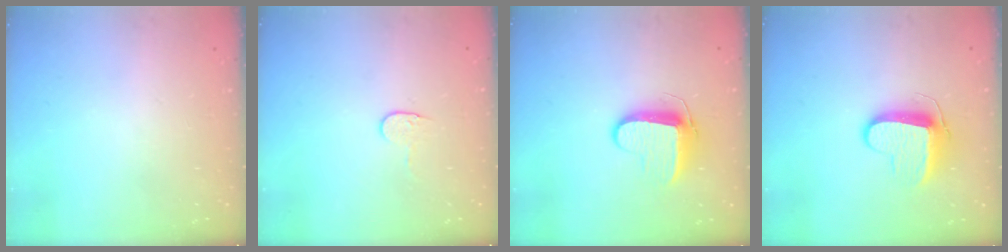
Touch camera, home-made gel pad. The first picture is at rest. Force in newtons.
{"total": 3.8, "press": 3.7, "slide": 0.4}
{"total": 9.0, "press": 9.0, "slide": 0.5}
{"total": 10.0, "press": 10.0, "slide": 0.2}